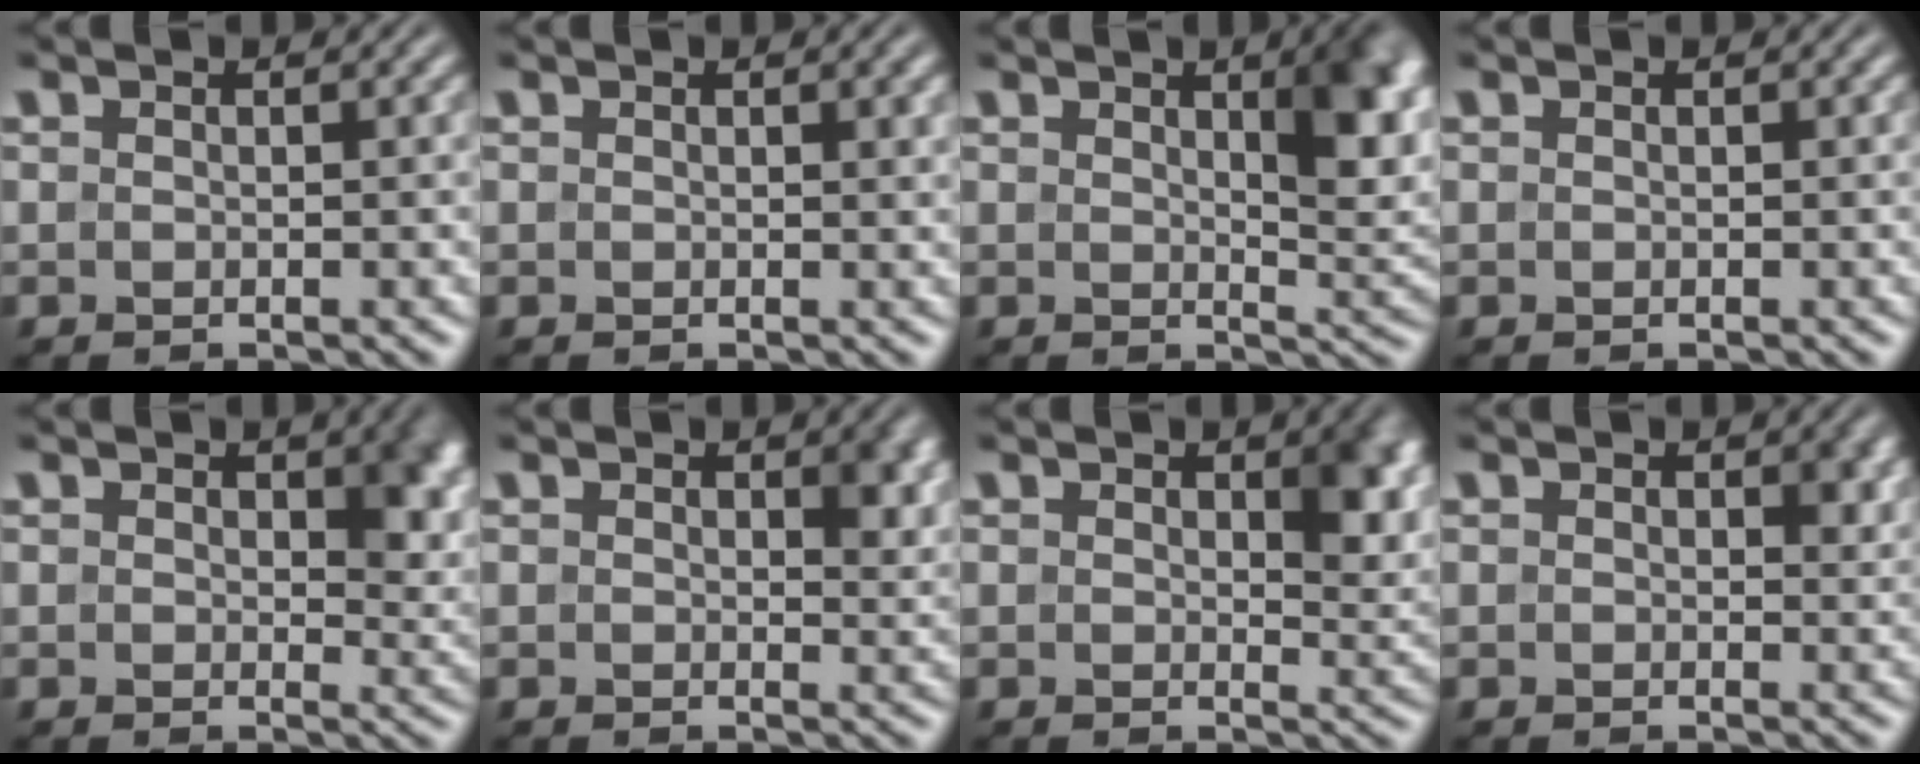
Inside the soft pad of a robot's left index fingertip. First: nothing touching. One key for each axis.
{"total": 1.1, "fx": 0.6, "fy": 0.2, "fz": 0.9, "tx": -0.010, "ty": 0.002, "tz": 0.010}
{"total": 6.4, "fx": 2.2, "fy": 2.1, "fz": 5.6, "tx": -0.061, "ty": -0.003, "tz": 0.037}
{"total": 0.0}
{"total": 4.7, "fx": 1.1, "fy": 2.6, "fz": 3.7, "tx": -0.040, "ty": -0.005, "tz": 0.018}
{"total": 2.7, "fx": 0.8, "fy": 1.5, "fz": 2.1, "tx": -0.021, "ty": -0.005, "tz": 0.015}
{"total": 4.3, "fx": 1.2, "fy": 2.1, "fz": 3.5, "tx": -0.044, "ty": -0.008, "tz": 0.023}
{"total": 2.0, "fx": 0.6, "fy": 1.1, "fz": 1.5, "tx": -0.013, "ty": -0.003, "tz": 0.008}